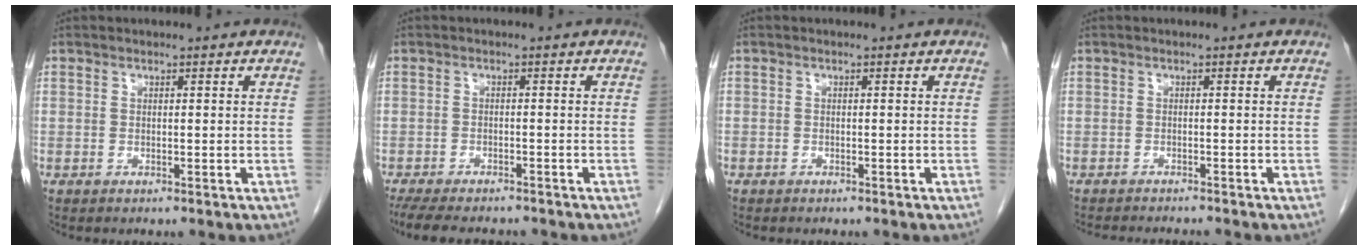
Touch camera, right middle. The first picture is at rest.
{"total": 10.5, "force": [-9.1, 2.8, 4.6], "torque": [-0.083, -0.014, -0.131]}
{"total": 0.5, "force": [-0.4, 0.3, 0.0], "torque": [-0.008, 0.003, -0.008]}
{"total": 5.2, "force": [-4.9, 0.1, 1.7], "torque": [-0.016, -0.010, -0.072]}